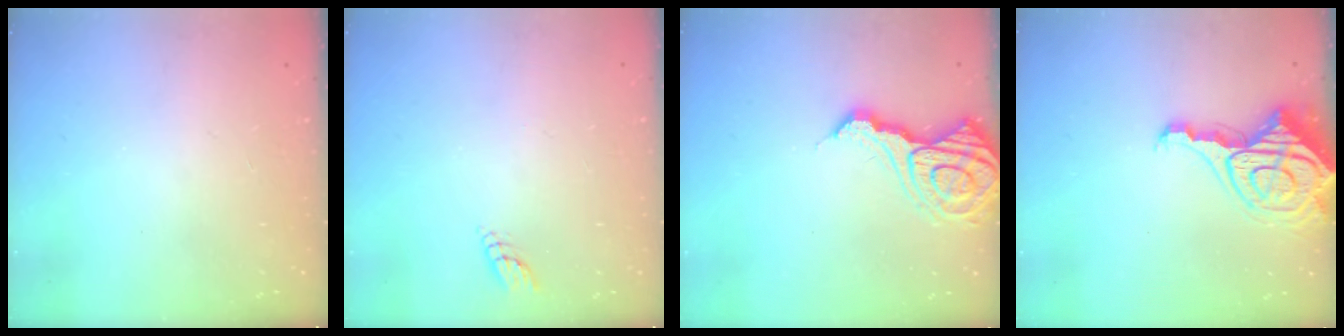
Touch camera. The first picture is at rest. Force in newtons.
{"total": 3.1, "press": 3.1, "slide": 0.3}
{"total": 13.5, "press": 13.5, "slide": 1.4}
{"total": 13.0, "press": 12.9, "slide": 1.4}